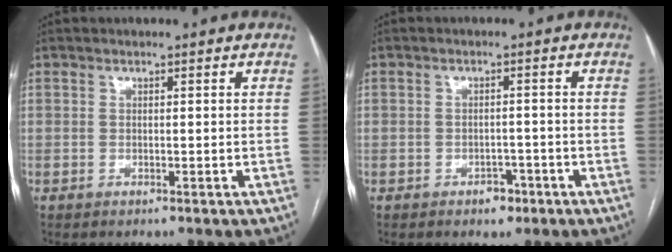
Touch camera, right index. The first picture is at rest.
{"total": 2.6, "force": [-1.5, 1.8, 1.1], "torque": [-0.006, 0.009, -0.014]}